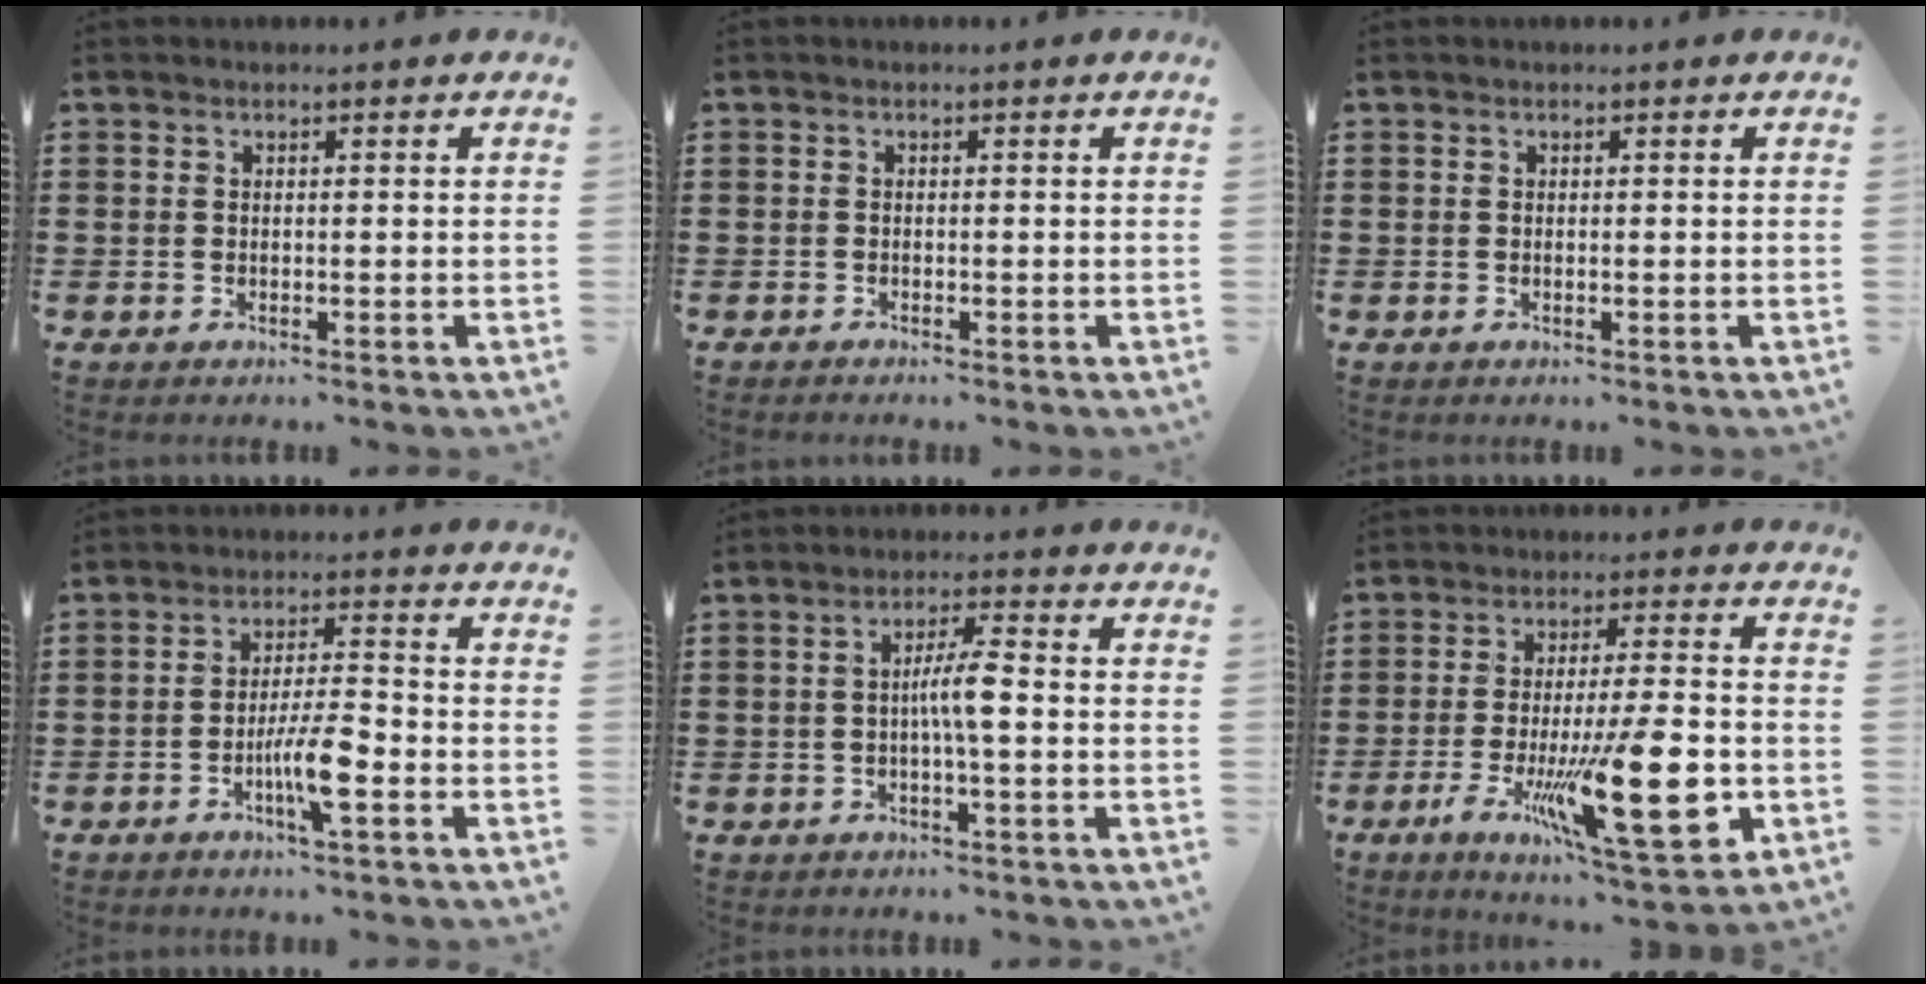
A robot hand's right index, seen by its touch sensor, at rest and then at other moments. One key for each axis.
{"total": 0.6, "fx": -0.6, "fy": 0.0, "fz": 0.0, "tx": -0.002, "ty": -0.002, "tz": -0.012}
{"total": 0.0}
{"total": 7.0, "fx": -2.6, "fy": 1.1, "fz": 6.4, "tx": -0.126, "ty": -0.007, "tz": -0.051}
{"total": 4.7, "fx": -0.6, "fy": 0.5, "fz": 4.7, "tx": -0.090, "ty": 0.000, "tz": -0.017}
{"total": 19.9, "fx": -6.1, "fy": 5.3, "fz": 18.2, "tx": -0.314, "ty": -0.010, "tz": -0.081}